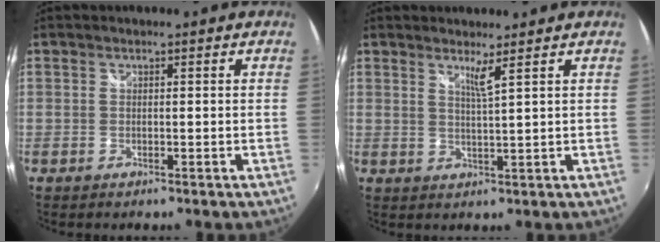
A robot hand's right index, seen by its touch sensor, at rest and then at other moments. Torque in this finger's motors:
{"motor_torque": [-0.01, 0.11, 0.03, 0.02]}